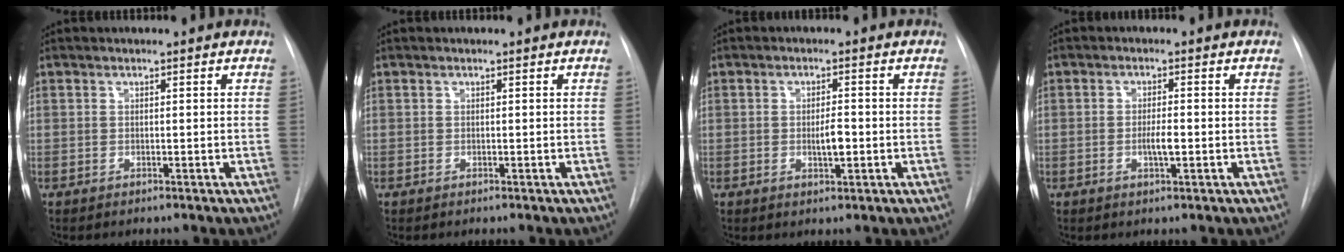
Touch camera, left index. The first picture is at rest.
{"total": 0.0}
{"total": 3.0, "force": [-0.8, 0.8, 2.7], "torque": [-0.048, -0.005, -0.011]}
{"total": 2.7, "force": [-0.9, 0.5, 2.5], "torque": [-0.047, -0.005, -0.015]}